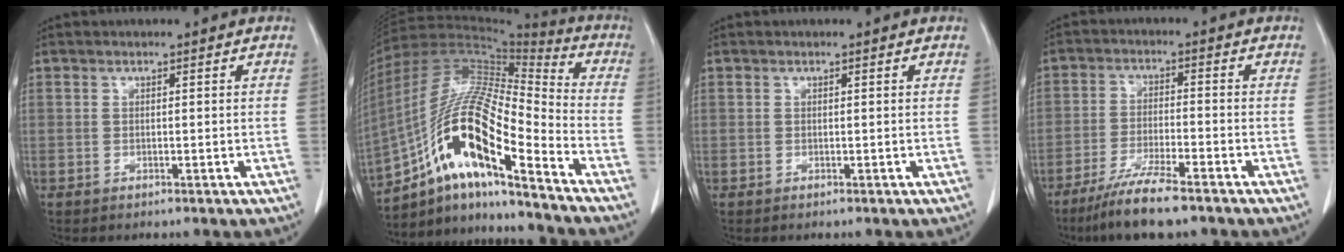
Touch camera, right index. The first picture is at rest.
{"total": 19.7, "force": [-10.7, 3.3, 16.2], "torque": [-0.328, 0.008, -0.191]}
{"total": 0.0}
{"total": 8.5, "force": [-6.4, 0.5, 5.6], "torque": [-0.102, -0.023, -0.114]}